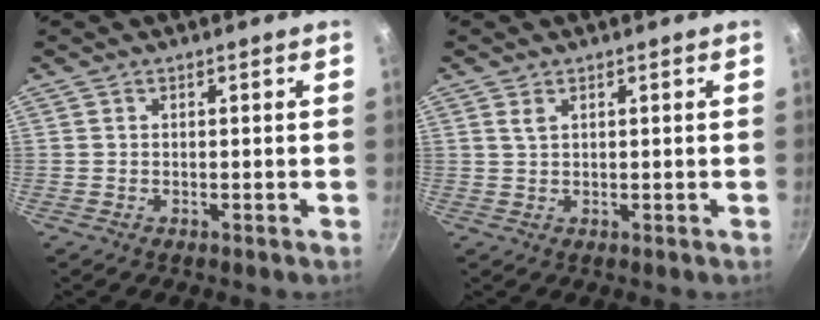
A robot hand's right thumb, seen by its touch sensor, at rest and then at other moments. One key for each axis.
{"total": 1.7, "fx": 0.9, "fy": 0.8, "fz": 1.1, "tx": -0.023, "ty": -0.002, "tz": 0.019}